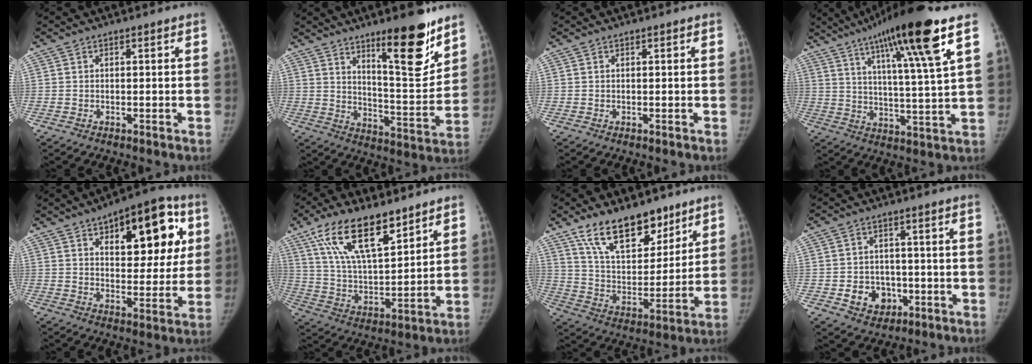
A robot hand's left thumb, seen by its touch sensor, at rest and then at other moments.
{"total": 16.1, "force": [10.6, 3.9, 11.5], "torque": [-0.132, -0.087, 0.172]}
{"total": 0.0}
{"total": 19.3, "force": [10.9, 1.0, 15.8], "torque": [-0.246, -0.038, 0.173]}
{"total": 19.7, "force": [7.4, 9.8, 15.5], "torque": [-0.147, -0.008, 0.101]}
{"total": 17.1, "force": [10.7, 6.5, 11.7], "torque": [-0.184, -0.044, 0.207]}
{"total": 17.7, "force": [12.1, 8.7, 9.5], "torque": [-0.108, -0.070, 0.215]}
{"total": 7.4, "force": [-2.1, 6.2, 3.3], "torque": [-0.021, 0.014, -0.025]}